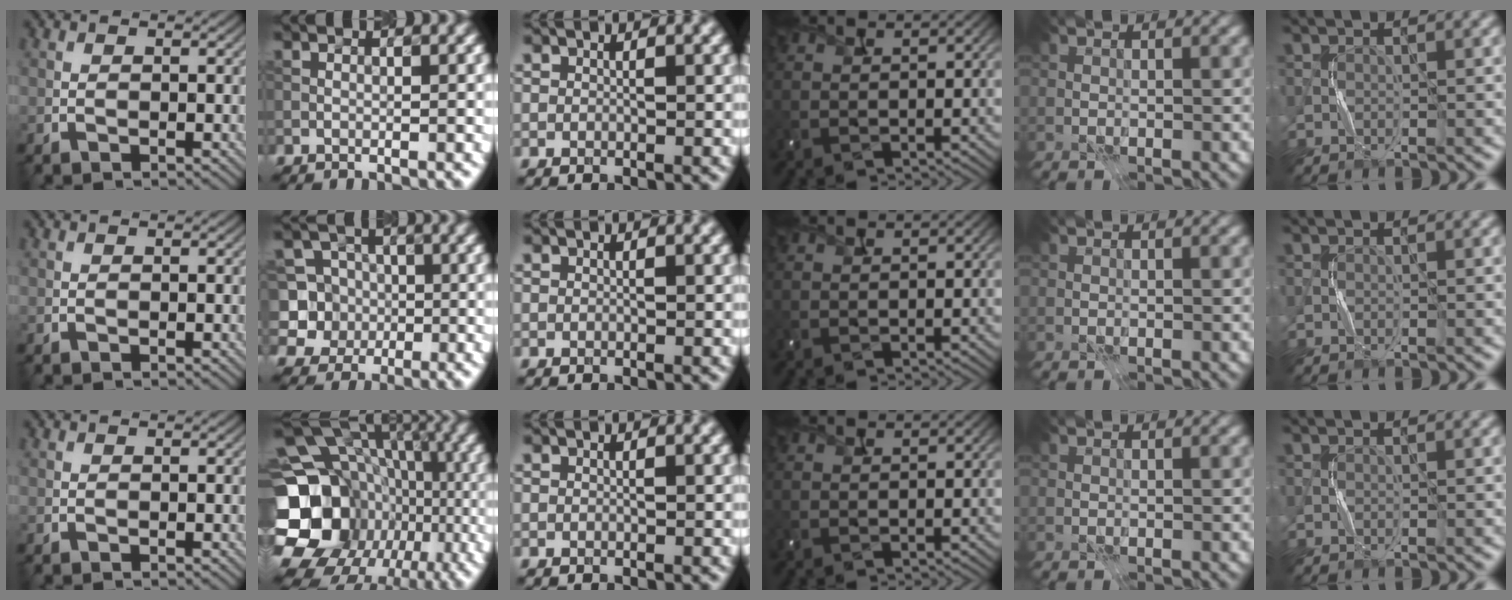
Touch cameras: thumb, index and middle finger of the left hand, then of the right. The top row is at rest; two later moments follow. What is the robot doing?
{"motion": "press", "object": "camera"}